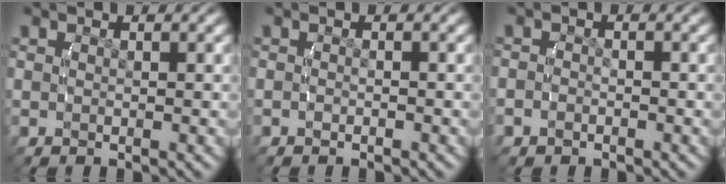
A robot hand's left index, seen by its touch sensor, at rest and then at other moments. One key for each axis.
{"total": 0.6, "fx": -0.5, "fy": 0.3, "fz": 0.0, "tx": -0.006, "ty": 0.003, "tz": -0.010}
{"total": 1.6, "fx": -1.0, "fy": 1.2, "fz": 0.1, "tx": -0.014, "ty": -0.004, "tz": -0.019}